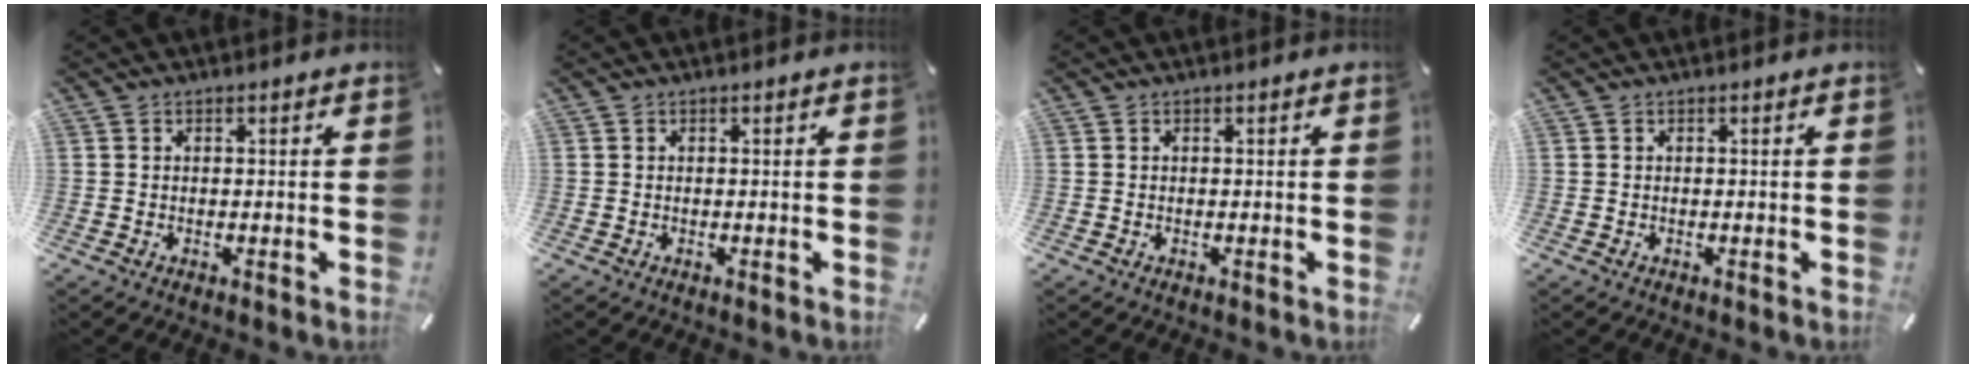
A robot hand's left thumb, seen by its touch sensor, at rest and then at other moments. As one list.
[{"total": 0.0}, {"total": 0.0}, {"total": 0.0}]